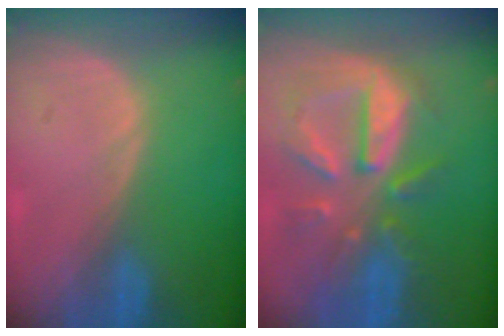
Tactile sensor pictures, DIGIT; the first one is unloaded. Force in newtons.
{"total": 10.8, "press": 9.5, "slide": 5.2}